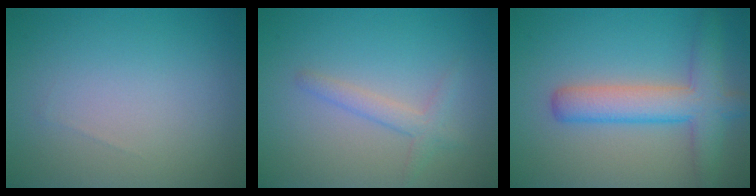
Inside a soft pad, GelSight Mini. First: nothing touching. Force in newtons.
{"total": 1.9, "press": 1.9, "slide": 0.1}
{"total": 5.6, "press": 5.6, "slide": 0.1}